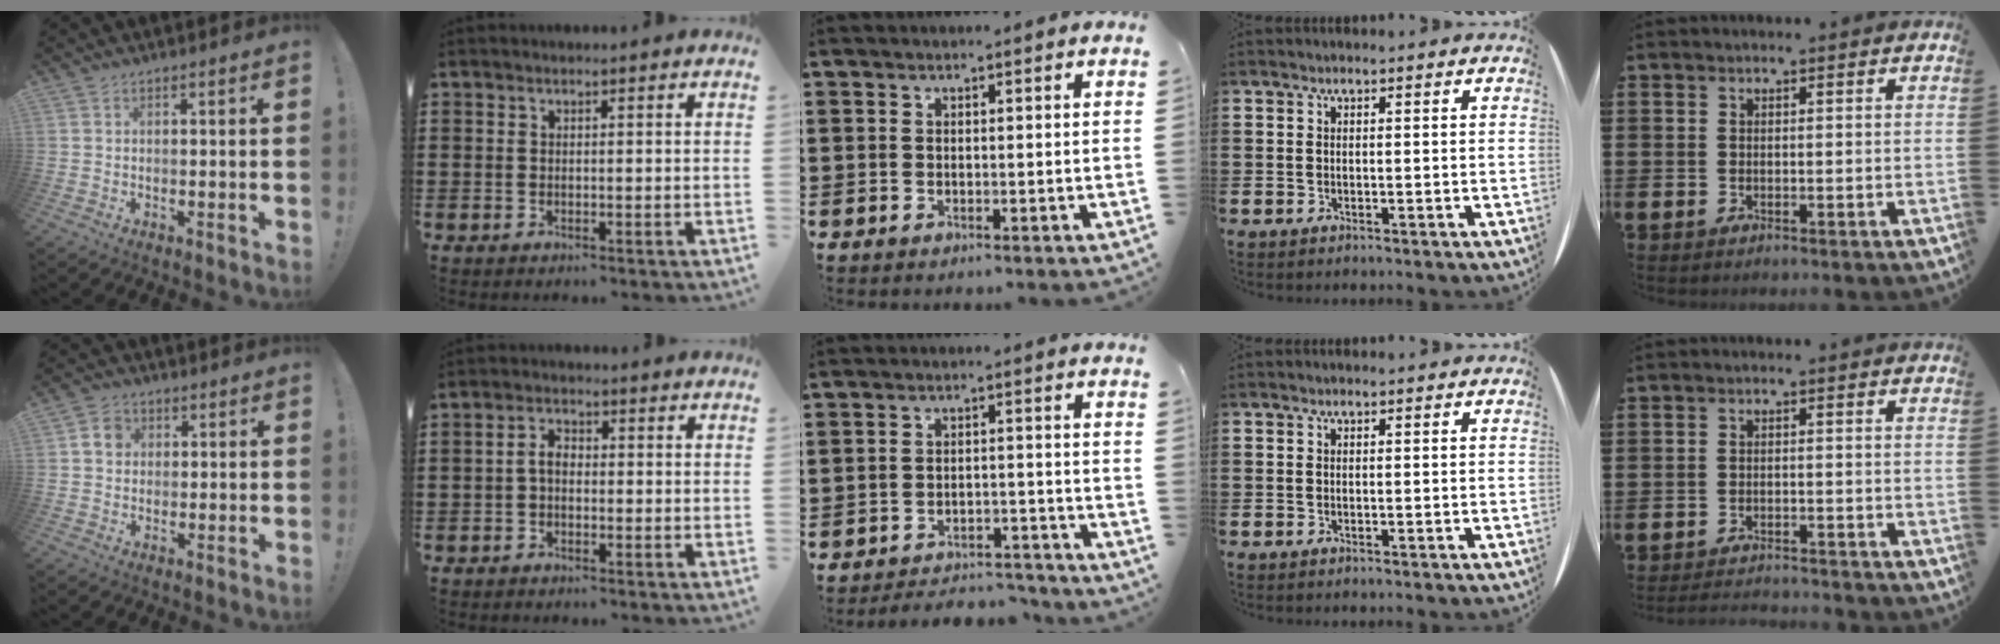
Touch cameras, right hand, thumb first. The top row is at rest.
{"thumb": {"total": 4.9, "force": [0.9, 4.3, 2.2], "torque": [-0.033, 0.010, 0.019]}, "index": {"total": 2.6, "force": [-0.5, 1.5, 2.1], "torque": [-0.050, 0.000, -0.012]}, "middle": {"total": 4.3, "force": [-4.3, 0.6, 0.3], "torque": [-0.016, 0.002, -0.092]}, "little": {"total": 2.0, "force": [-2.0, -0.1, 0.0], "torque": [-0.005, 0.003, -0.043]}}